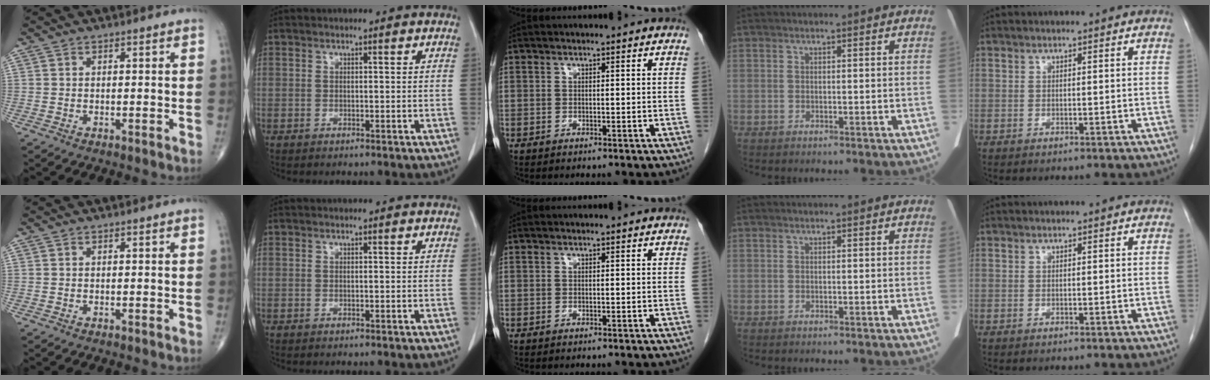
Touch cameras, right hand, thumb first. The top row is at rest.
{}